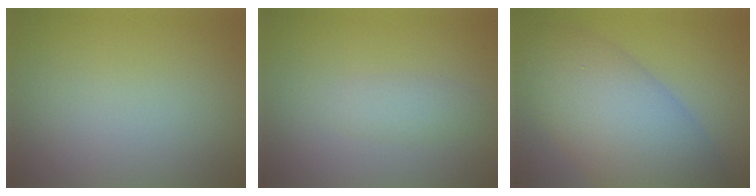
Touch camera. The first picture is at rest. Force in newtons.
{"total": 1.6, "press": 1.6, "slide": 0.1}
{"total": 10.3, "press": 10.3, "slide": 0.4}